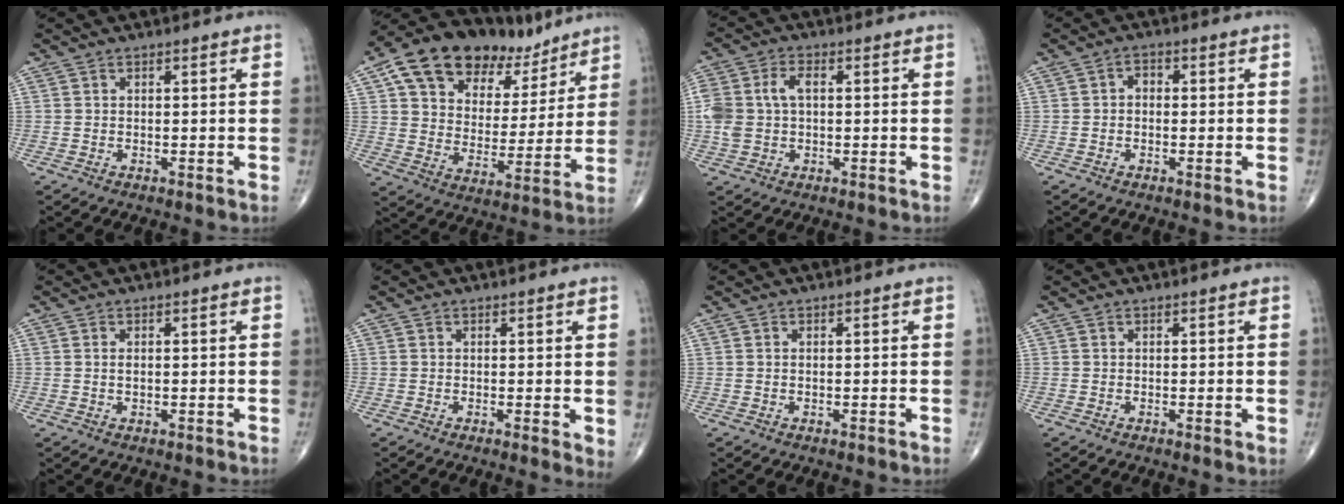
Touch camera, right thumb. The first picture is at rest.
{"total": 20.2, "force": [12.1, 12.2, 10.7], "torque": [-0.133, -0.018, 0.203]}
{"total": 7.9, "force": [0.6, 5.1, 6.0], "torque": [-0.143, 0.021, 0.014]}
{"total": 2.0, "force": [-0.1, 1.5, 1.4], "torque": [-0.011, 0.011, -0.007]}
{"total": 0.9, "force": [0.2, 0.3, 0.8], "torque": [-0.016, -0.003, 0.006]}
{"total": 2.1, "force": [0.7, 0.7, 1.9], "torque": [-0.027, -0.010, 0.008]}
{"total": 0.0}
{"total": 0.5, "force": [0.3, 0.0, 0.4], "torque": [-0.005, -0.003, 0.002]}